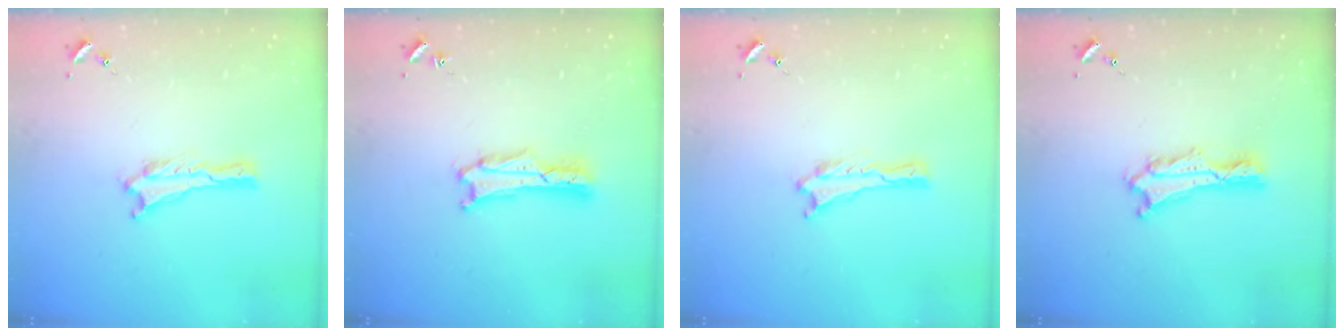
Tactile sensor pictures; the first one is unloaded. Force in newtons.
{"total": 1.7, "press": 1.7, "slide": 0.3}
{"total": 0.0}
{"total": 2.2, "press": 2.2, "slide": 0.3}